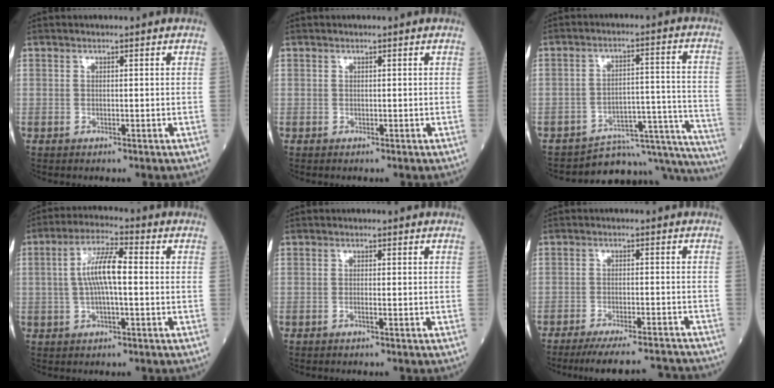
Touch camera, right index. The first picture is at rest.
{"total": 0.0}
{"total": 18.8, "force": [-18.3, 2.6, 3.2], "torque": [0.011, 0.055, -0.238]}
{"total": 7.7, "force": [0.2, 1.7, 7.5], "torque": [-0.150, 0.017, 0.001]}
{"total": 0.8, "force": [-0.4, -0.1, 0.6], "torque": [-0.014, 0.000, -0.008]}
{"total": 14.0, "force": [-13.3, 0.6, 4.3], "torque": [-0.065, -0.008, -0.183]}